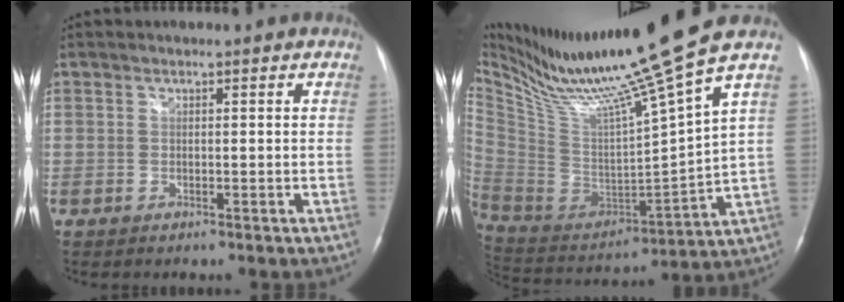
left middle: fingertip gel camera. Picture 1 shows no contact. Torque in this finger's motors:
{"motor_torque": [-0.38, -0.39, -0.13, 0.05]}